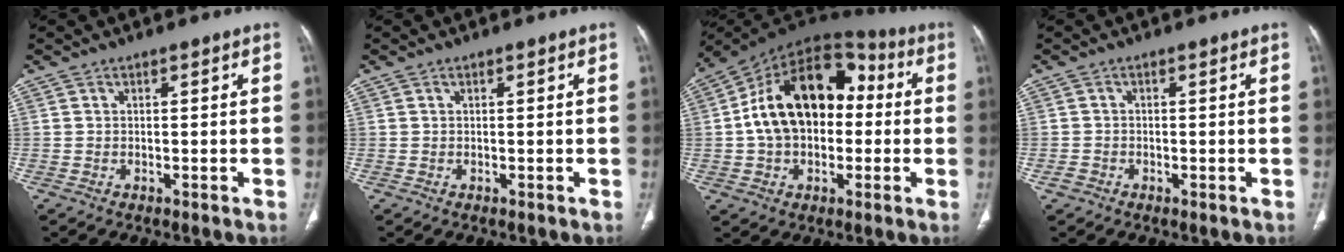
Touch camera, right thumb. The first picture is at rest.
{"total": 0.0}
{"total": 20.7, "force": [0.7, 13.9, 15.4], "torque": [-0.233, 0.044, 0.006]}
{"total": 1.3, "force": [-0.7, 1.1, 0.4], "torque": [-0.006, 0.004, -0.015]}